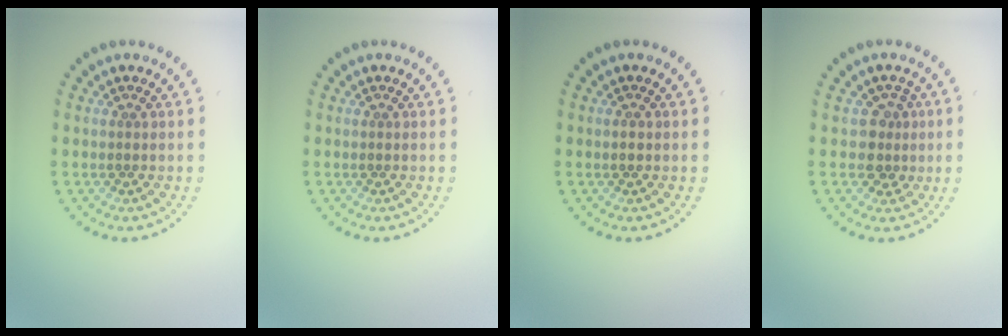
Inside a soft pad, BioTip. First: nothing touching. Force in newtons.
{"total": 0.0}
{"total": 1.0, "press": 1.0, "slide": 0.1}
{"total": 2.2, "press": 1.8, "slide": 1.2}